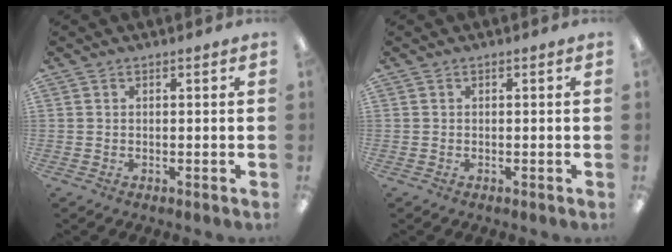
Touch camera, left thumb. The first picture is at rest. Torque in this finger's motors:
{"motor_torque": [0.00, 0.00, 0.00, 0.00, 0.00]}